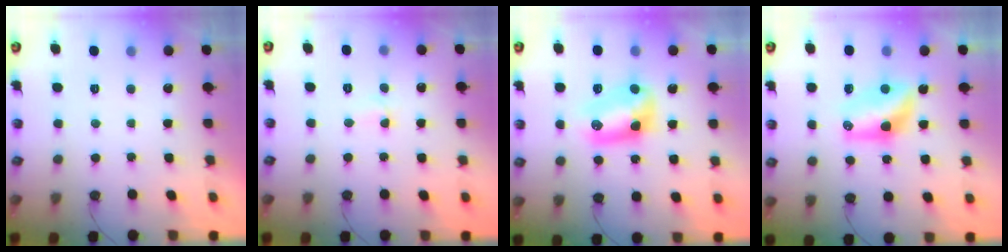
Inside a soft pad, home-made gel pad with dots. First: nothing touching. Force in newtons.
{"total": 2.6, "press": 2.5, "slide": 0.5}
{"total": 9.6, "press": 9.5, "slide": 1.2}
{"total": 9.9, "press": 8.9, "slide": 4.4}